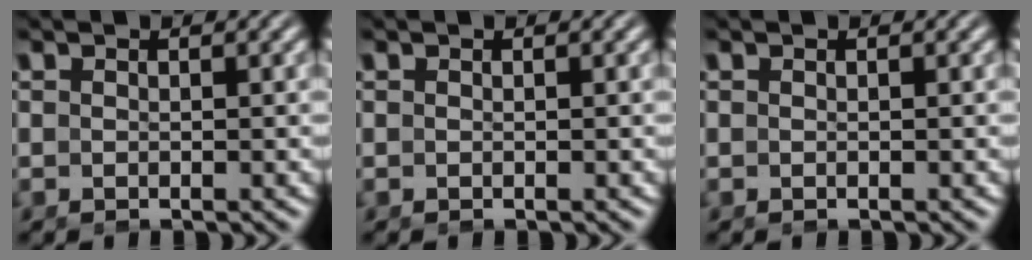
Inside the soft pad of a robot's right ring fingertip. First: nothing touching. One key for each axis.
{"total": 0.0}
{"total": 0.0}